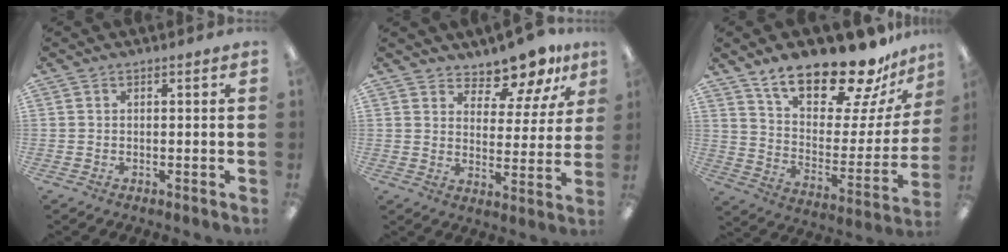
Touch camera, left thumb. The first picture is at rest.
{"total": 10.1, "force": [9.2, 3.1, 2.6], "torque": [-0.032, -0.077, 0.168]}
{"total": 21.5, "force": [17.2, 7.0, 10.8], "torque": [-0.178, -0.116, 0.296]}